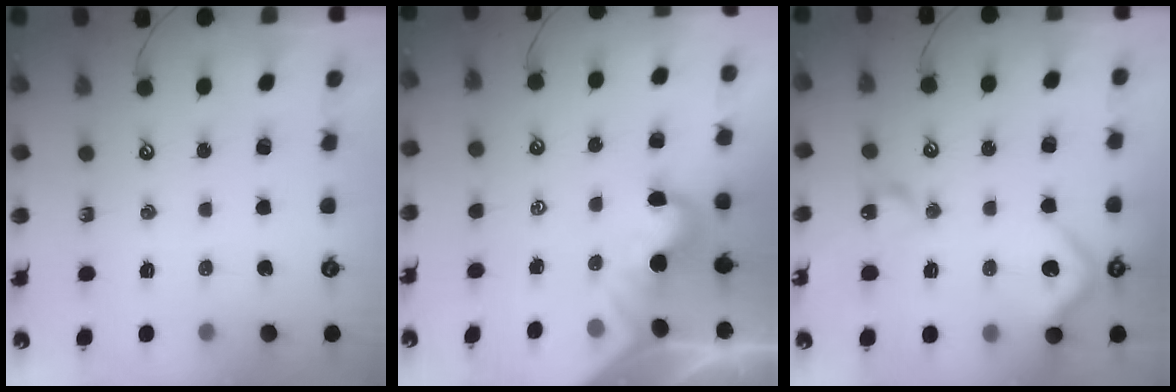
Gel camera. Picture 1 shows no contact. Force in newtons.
{"total": 4.4, "press": 4.3, "slide": 0.9}
{"total": 11.6, "press": 11.5, "slide": 1.2}